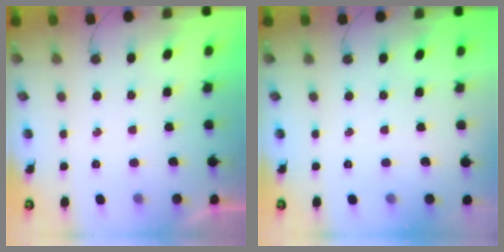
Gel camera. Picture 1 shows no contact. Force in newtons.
{"total": 0.0}